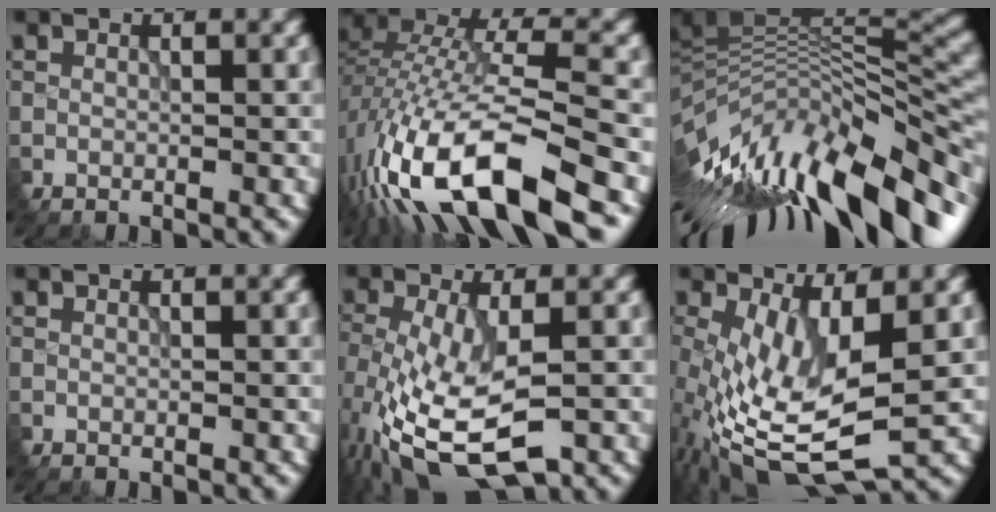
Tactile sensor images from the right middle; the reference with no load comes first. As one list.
[{"total": 13.1, "force": [-6.5, 4.4, 10.5], "torque": [-0.242, 0.002, -0.122]}, {"total": 14.2, "force": [-4.9, 4.8, 12.5], "torque": [-0.230, -0.002, -0.080]}, {"total": 0.0}, {"total": 8.1, "force": [-1.7, 3.9, 7.0], "torque": [-0.181, -0.021, -0.034]}, {"total": 7.6, "force": [0.2, 2.9, 7.0], "torque": [-0.181, -0.027, 0.003]}]